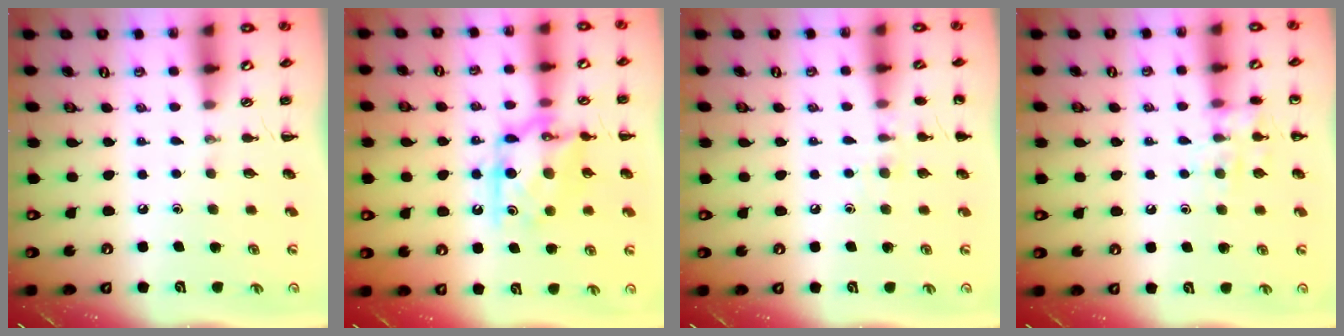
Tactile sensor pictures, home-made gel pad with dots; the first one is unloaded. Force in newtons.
{"total": 13.1, "press": 13.1, "slide": 0.6}
{"total": 6.7, "press": 6.5, "slide": 1.7}
{"total": 8.6, "press": 8.5, "slide": 0.8}